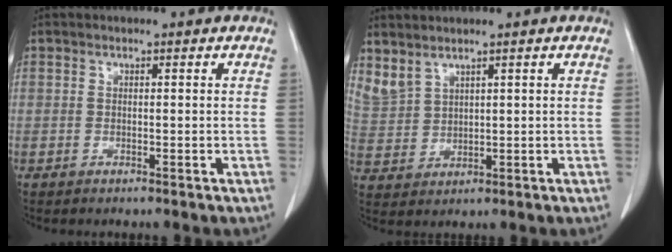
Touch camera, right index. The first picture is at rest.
{"total": 6.3, "force": [5.1, 2.7, 2.5], "torque": [-0.071, 0.007, 0.130]}